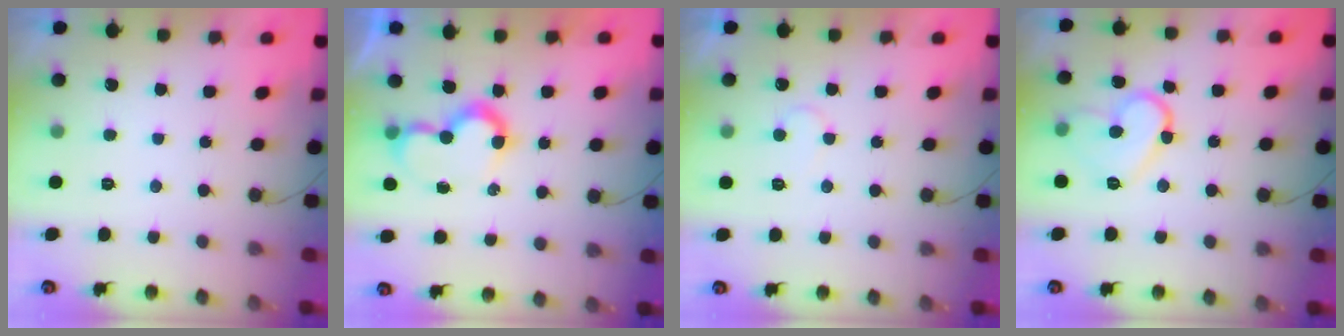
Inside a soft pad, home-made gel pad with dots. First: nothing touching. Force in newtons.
{"total": 7.8, "press": 7.8, "slide": 0.7}
{"total": 5.4, "press": 5.4, "slide": 0.4}
{"total": 11.6, "press": 11.5, "slide": 0.4}